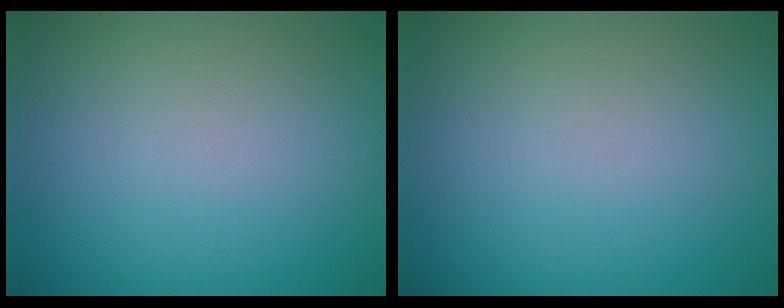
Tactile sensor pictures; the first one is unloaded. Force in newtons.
{"total": 0.0}